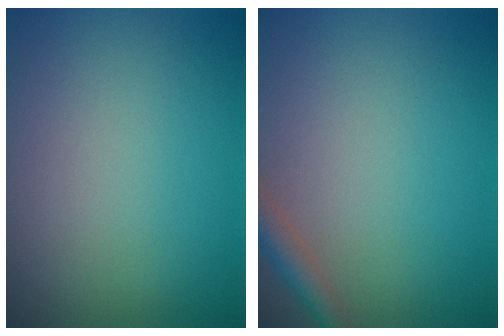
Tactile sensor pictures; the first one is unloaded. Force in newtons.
{"total": 2.1, "press": 2.1, "slide": 0.1}